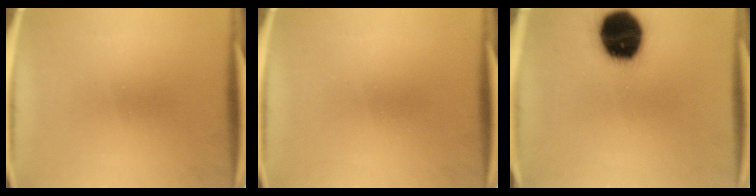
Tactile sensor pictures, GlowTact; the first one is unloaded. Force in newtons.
{"total": 0.0}
{"total": 19.8}